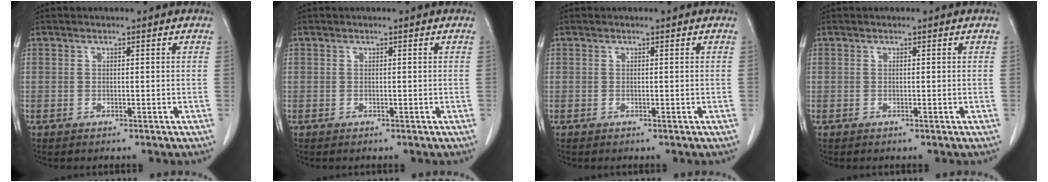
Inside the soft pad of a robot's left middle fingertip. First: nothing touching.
{"total": 0.0}
{"total": 0.0}
{"total": 0.0}